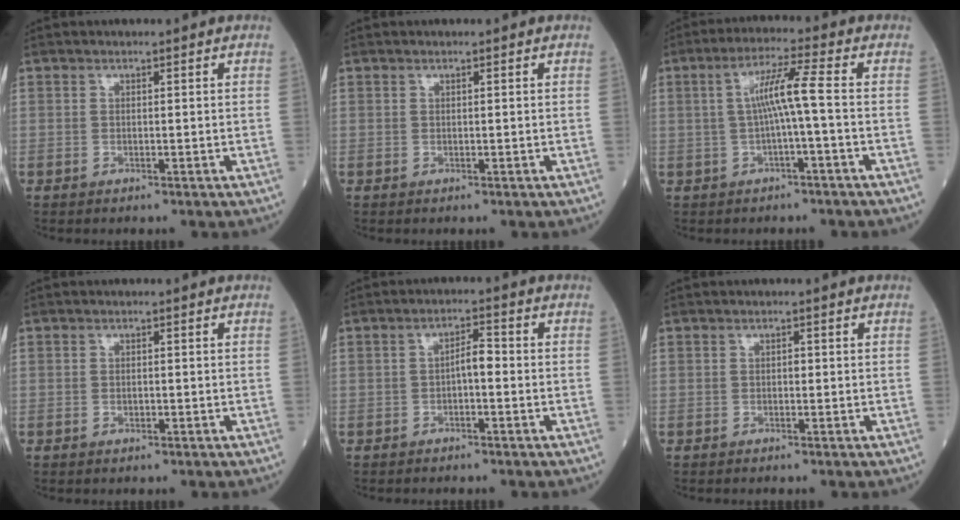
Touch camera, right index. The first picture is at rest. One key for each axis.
{"total": 0.0}
{"total": 5.9, "fx": -0.3, "fy": -0.6, "fz": 5.8, "tx": -0.109, "ty": 0.017, "tz": -0.003}
{"total": 0.9, "fx": -0.3, "fy": 0.5, "fz": 0.6, "tx": -0.013, "ty": 0.000, "tz": -0.005}
{"total": 2.8, "fx": -0.5, "fy": 0.8, "fz": 2.6, "tx": -0.040, "ty": 0.008, "tz": -0.009}
{"total": 0.6, "fx": 0.0, "fy": 0.4, "fz": 0.5, "tx": -0.007, "ty": 0.001, "tz": -0.002}